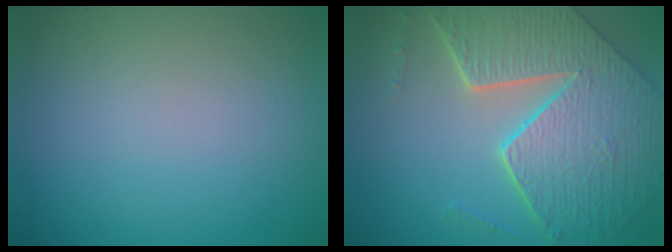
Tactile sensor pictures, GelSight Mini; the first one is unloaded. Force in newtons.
{"total": 8.7, "press": 6.3, "slide": 6.1}